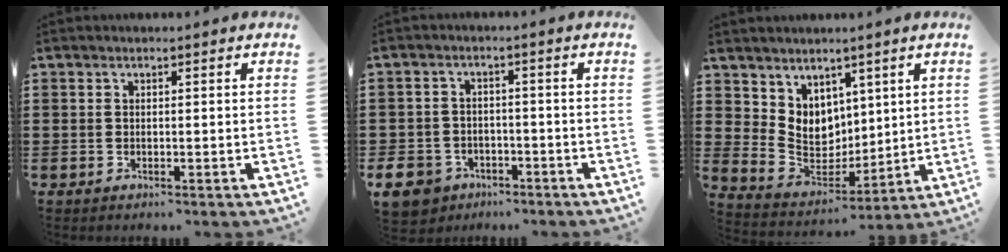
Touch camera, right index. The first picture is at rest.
{"total": 5.1, "force": [-3.7, 3.2, 1.4], "torque": [-0.057, 0.008, -0.079]}
{"total": 6.7, "force": [3.8, 5.4, 1.2], "torque": [-0.048, -0.024, 0.078]}